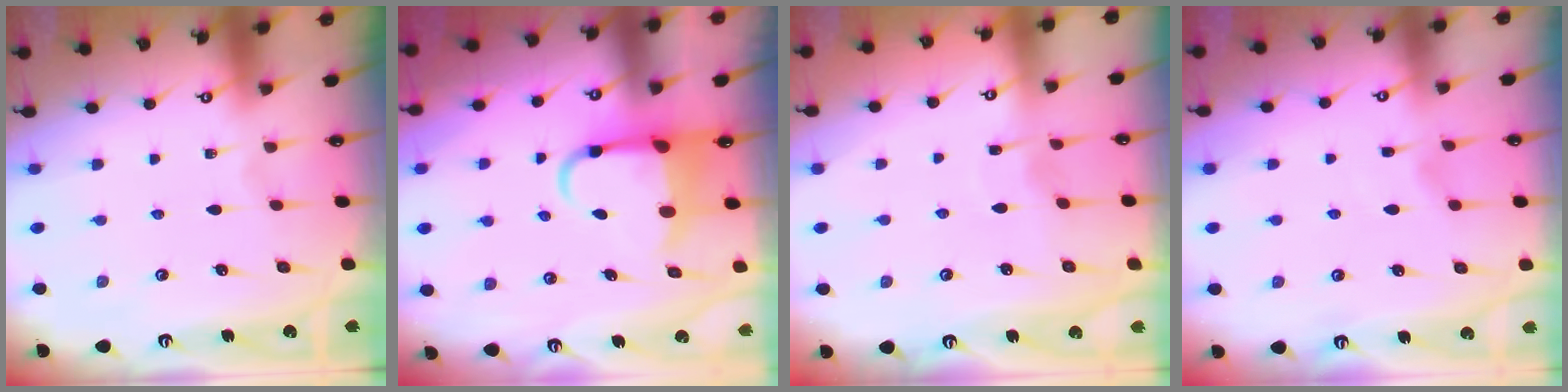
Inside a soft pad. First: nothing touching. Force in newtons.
{"total": 6.3, "press": 6.2, "slide": 1.1}
{"total": 1.8, "press": 1.7, "slide": 0.3}
{"total": 2.2, "press": 2.2, "slide": 0.5}